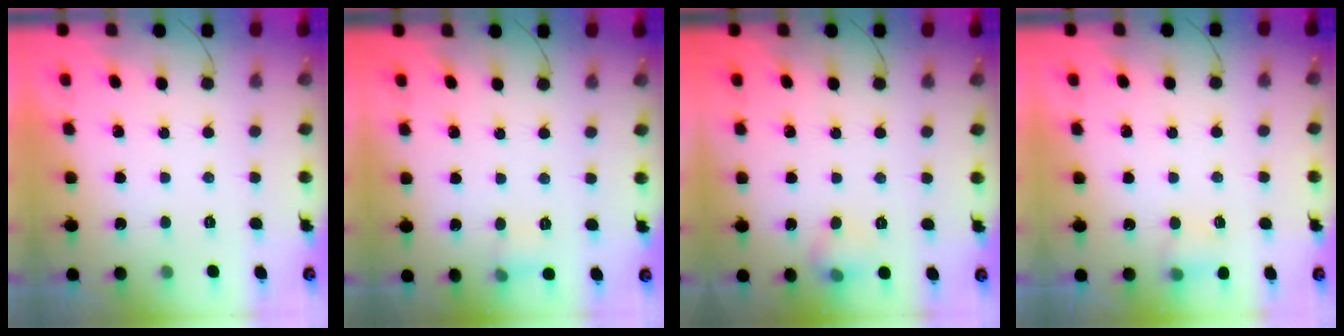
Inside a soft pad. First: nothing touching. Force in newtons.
{"total": 5.9, "press": 5.0, "slide": 3.1}
{"total": 8.3, "press": 6.2, "slide": 5.5}
{"total": 4.8, "press": 4.7, "slide": 1.2}